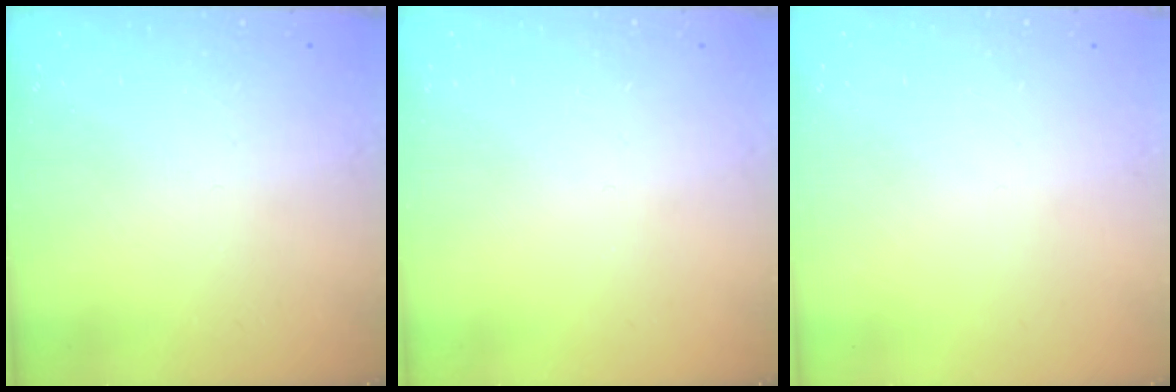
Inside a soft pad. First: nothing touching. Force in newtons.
{"total": 0.0}
{"total": 0.0}